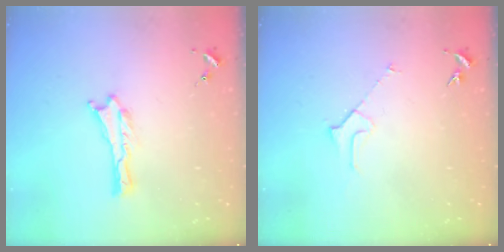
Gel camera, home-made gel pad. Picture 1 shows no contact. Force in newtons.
{"total": 2.3, "press": 2.3, "slide": 0.2}